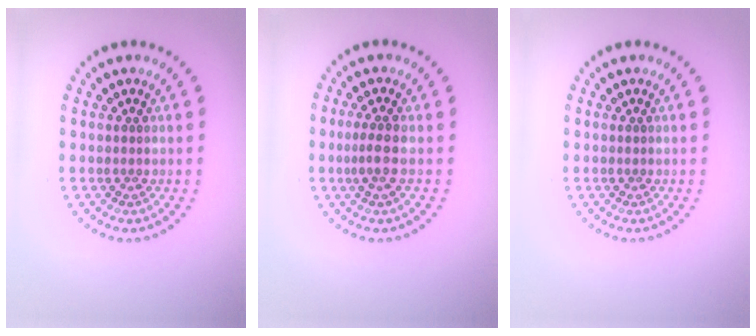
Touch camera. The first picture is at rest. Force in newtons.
{"total": 1.8, "press": 1.5, "slide": 1.0}
{"total": 0.0}